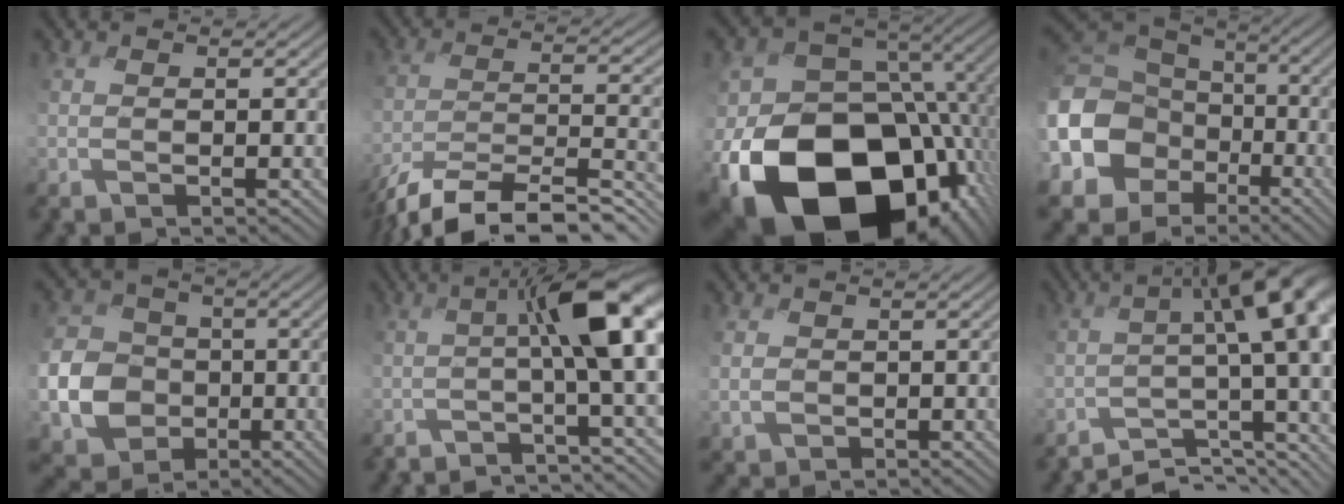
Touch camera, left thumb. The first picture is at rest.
{"total": 14.4, "force": [-12.5, 3.3, 6.4], "torque": [-0.129, -0.023, -0.196]}
{"total": 24.0, "force": [-10.5, 16.8, 13.6], "torque": [-0.289, -0.041, -0.164]}
{"total": 17.7, "force": [-3.9, 14.9, 8.7], "torque": [-0.263, -0.042, -0.075]}
{"total": 9.9, "force": [-2.5, 8.8, 3.8], "torque": [-0.119, -0.032, -0.068]}
{"total": 9.2, "force": [-1.7, 1.7, 8.9], "torque": [-0.098, 0.010, -0.041]}
{"total": 1.8, "force": [0.0, 1.8, -0.2], "torque": [-0.012, -0.010, -0.003]}
{"total": 10.6, "force": [-5.5, 2.8, 8.6], "torque": [-0.112, 0.000, -0.093]}